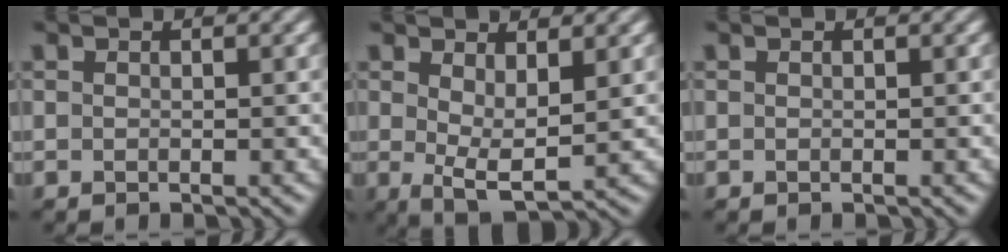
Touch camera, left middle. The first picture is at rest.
{"total": 3.5, "force": [1.0, 1.1, 3.2], "torque": [-0.053, -0.010, 0.020]}
{"total": 0.0}